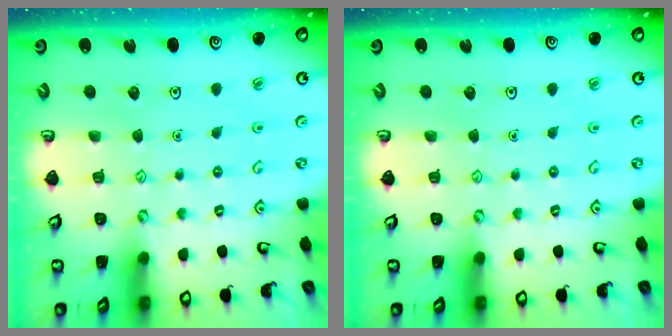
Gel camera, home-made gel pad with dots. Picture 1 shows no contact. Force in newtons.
{"total": 0.0}